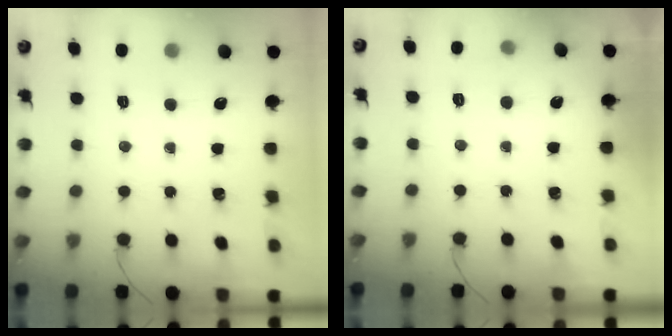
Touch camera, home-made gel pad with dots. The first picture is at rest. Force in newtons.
{"total": 5.5, "press": 5.3, "slide": 1.5}